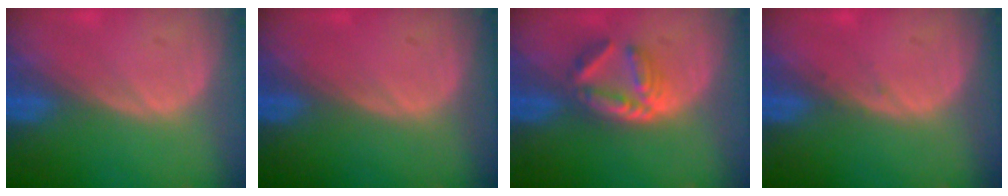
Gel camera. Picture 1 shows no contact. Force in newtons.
{"total": 0.0}
{"total": 6.0, "press": 5.2, "slide": 3.1}
{"total": 0.6, "press": 0.3, "slide": 0.5}